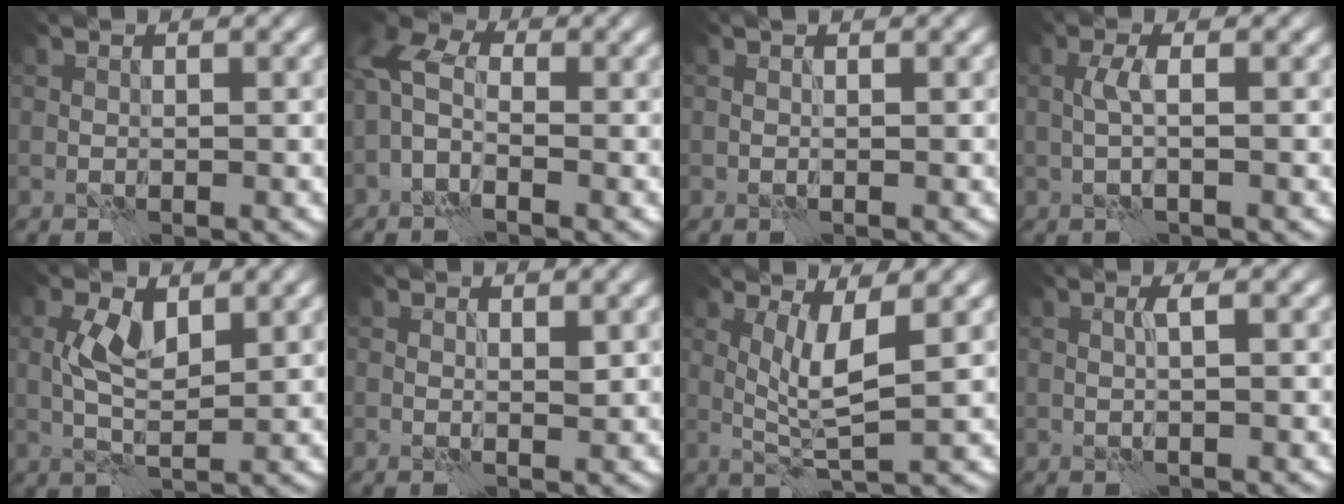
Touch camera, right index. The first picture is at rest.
{"total": 3.3, "force": [-0.6, 1.8, 2.7], "torque": [-0.058, 0.016, -0.029]}
{"total": 0.6, "force": [0.3, -0.5, 0.1], "torque": [0.000, 0.005, 0.002]}
{"total": 1.4, "force": [0.2, -0.3, 1.4], "torque": [-0.029, 0.008, 0.000]}
{"total": 3.2, "force": [1.0, 1.1, 2.8], "torque": [-0.062, 0.006, 0.017]}
{"total": 1.1, "force": [0.9, -0.4, 0.4], "torque": [-0.002, -0.001, 0.018]}
{"total": 3.7, "force": [1.4, -0.2, 3.4], "torque": [-0.070, -0.005, 0.034]}
{"total": 1.3, "force": [0.7, -0.8, 0.7], "torque": [-0.012, 0.004, 0.012]}